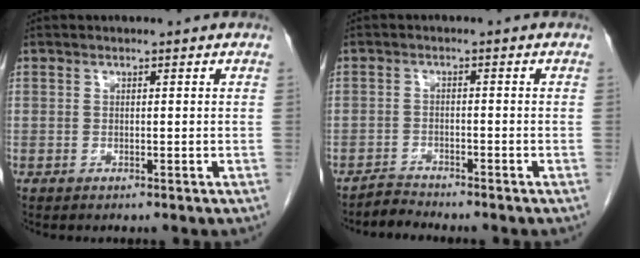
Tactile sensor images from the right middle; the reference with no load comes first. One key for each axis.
{"total": 2.1, "fx": -2.0, "fy": -0.2, "fz": -0.6, "tx": 0.012, "ty": -0.012, "tz": -0.036}